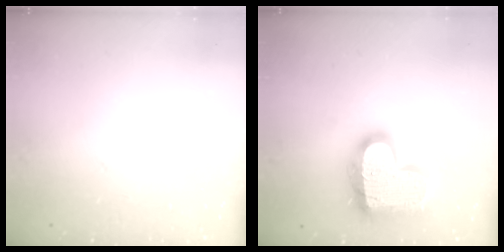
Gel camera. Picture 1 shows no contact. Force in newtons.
{"total": 20.5, "press": 20.4, "slide": 1.5}